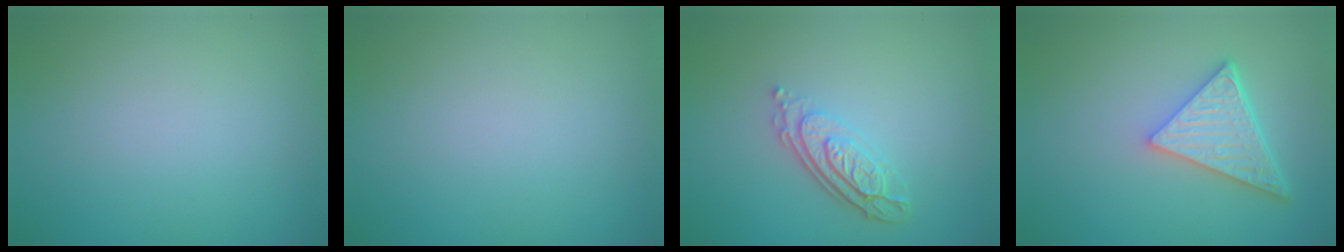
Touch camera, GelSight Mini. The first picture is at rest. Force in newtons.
{"total": 0.0}
{"total": 4.0, "press": 2.8, "slide": 2.8}
{"total": 5.0, "press": 4.3, "slide": 2.7}